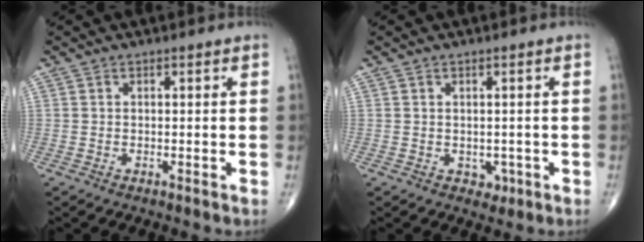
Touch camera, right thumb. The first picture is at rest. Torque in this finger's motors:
{"motor_torque": [-0.05, -0.12, 0.03, 0.09, -0.01]}